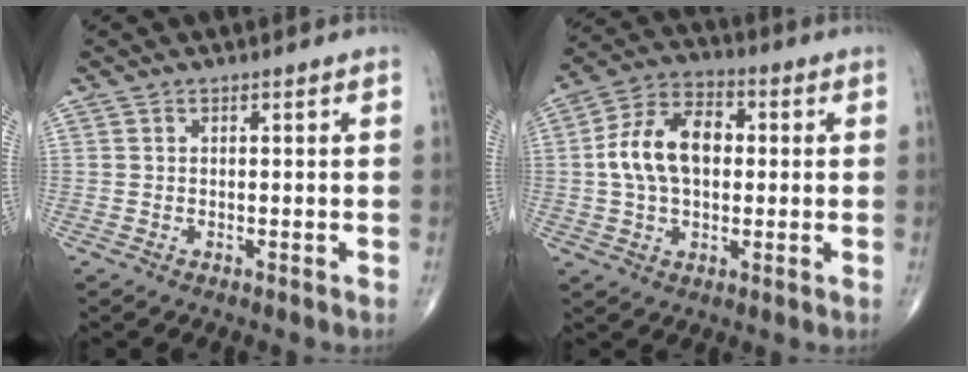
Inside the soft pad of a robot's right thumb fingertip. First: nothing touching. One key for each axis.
{"total": 12.9, "fx": 1.0, "fy": 8.1, "fz": 9.9, "tx": -0.172, "ty": 0.025, "tz": 0.010}